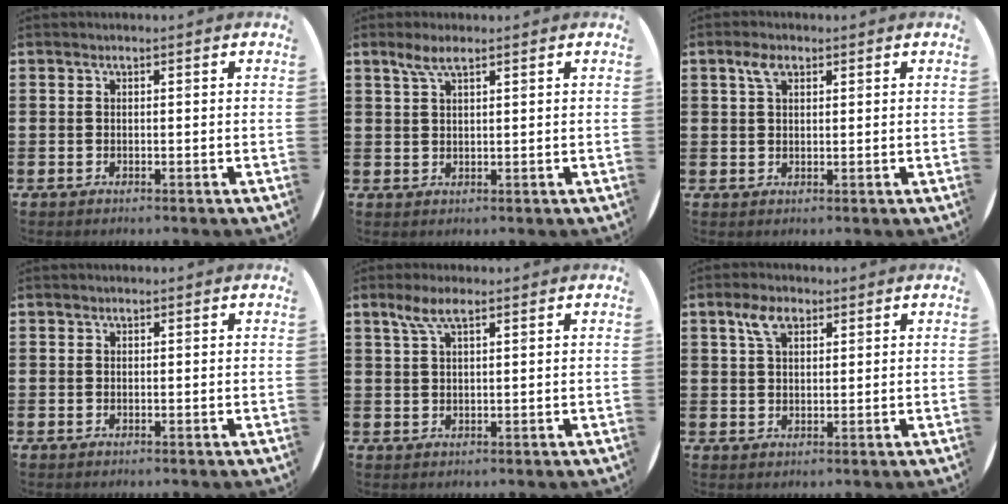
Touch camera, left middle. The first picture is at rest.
{"total": 3.0, "force": [2.1, 0.7, 2.0], "torque": [-0.042, 0.006, 0.036]}
{"total": 2.8, "force": [1.6, 1.4, 1.7], "torque": [-0.031, 0.004, 0.027]}
{"total": 0.0}
{"total": 3.8, "force": [2.4, 1.0, 2.8], "torque": [-0.060, 0.006, 0.041]}
{"total": 4.1, "force": [2.5, 2.1, 2.4], "torque": [-0.046, 0.006, 0.043]}